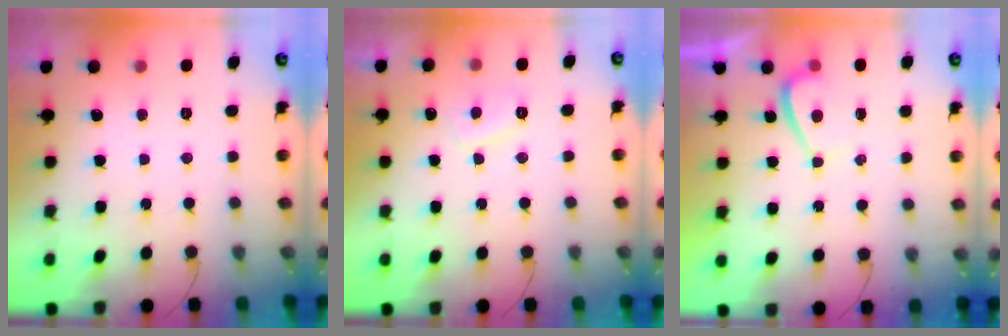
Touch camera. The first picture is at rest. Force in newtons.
{"total": 3.5, "press": 3.4, "slide": 0.7}
{"total": 2.0, "press": 1.9, "slide": 0.6}